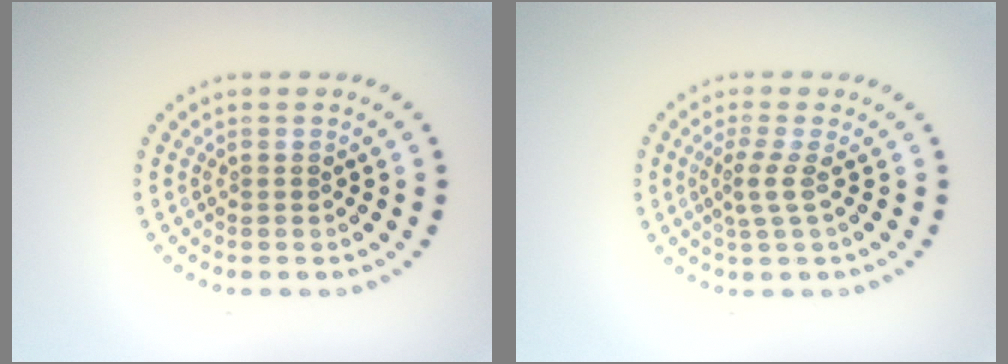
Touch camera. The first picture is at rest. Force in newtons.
{"total": 2.1, "press": 1.5, "slide": 1.5}